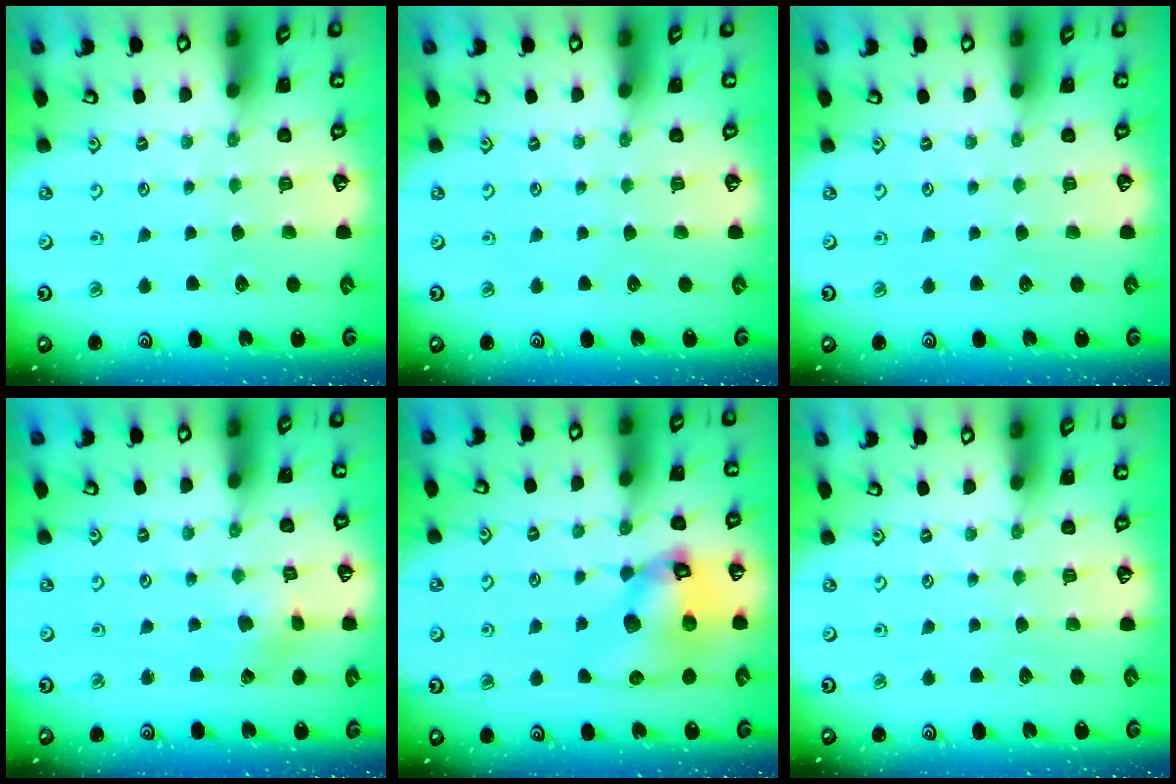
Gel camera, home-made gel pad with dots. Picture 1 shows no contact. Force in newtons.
{"total": 0.0}
{"total": 0.0}
{"total": 3.2, "press": 3.2, "slide": 0.4}
{"total": 14.8, "press": 14.7, "slide": 2.0}
{"total": 0.0}